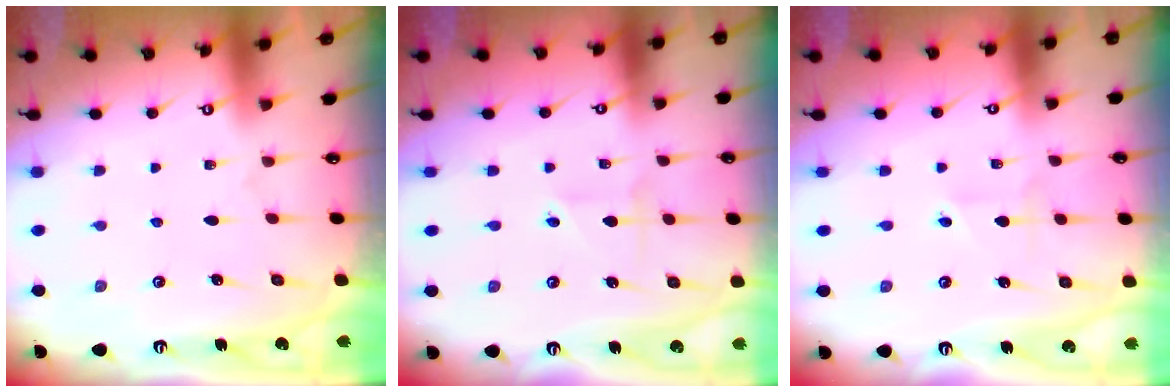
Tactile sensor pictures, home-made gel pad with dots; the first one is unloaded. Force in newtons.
{"total": 1.8, "press": 1.7, "slide": 0.2}
{"total": 1.8, "press": 1.7, "slide": 0.6}